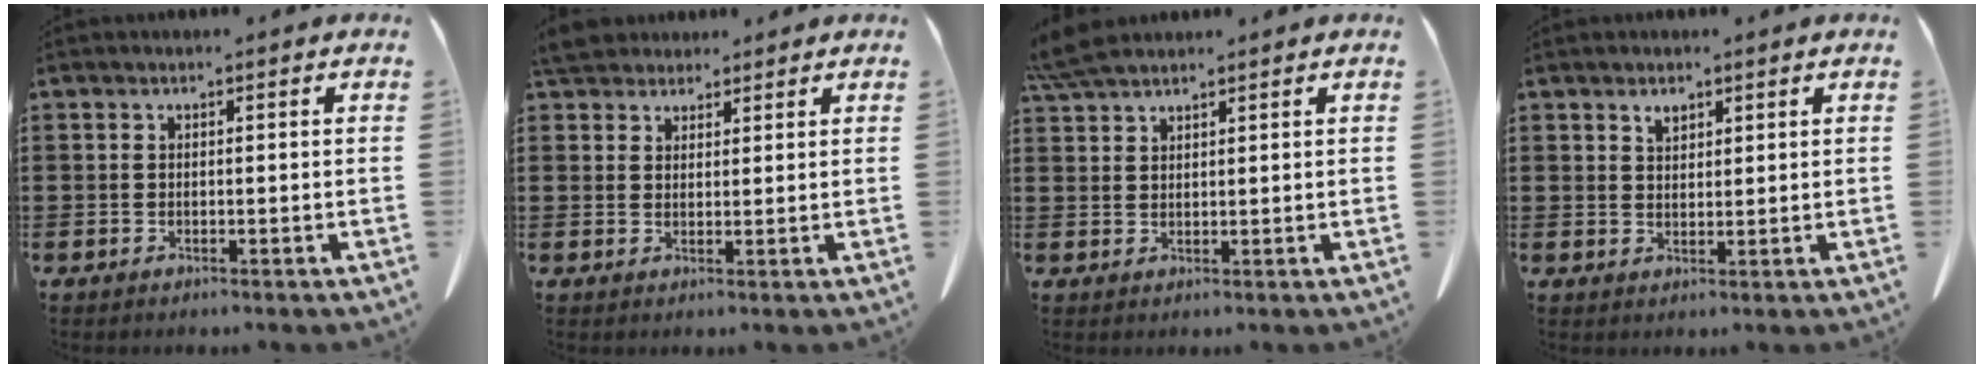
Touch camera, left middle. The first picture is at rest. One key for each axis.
{"total": 4.6, "fx": 4.2, "fy": 1.5, "fz": 1.2, "tx": -0.037, "ty": -0.005, "tz": 0.082}
{"total": 4.2, "fx": 3.6, "fy": 0.6, "fz": 1.9, "tx": -0.049, "ty": -0.003, "tz": 0.071}
{"total": 1.8, "fx": 1.5, "fy": 0.8, "fz": 0.8, "tx": -0.011, "ty": -0.003, "tz": 0.027}